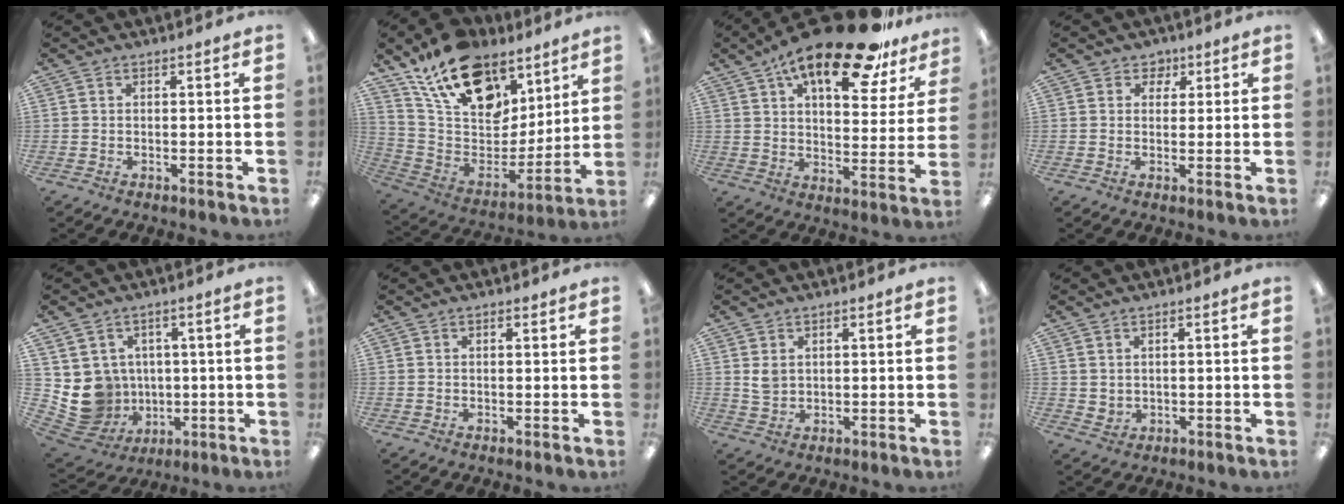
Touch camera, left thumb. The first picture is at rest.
{"total": 19.4, "force": [13.3, 10.8, 9.1], "torque": [-0.171, -0.078, 0.244]}
{"total": 21.0, "force": [14.2, 7.4, 13.5], "torque": [-0.212, -0.080, 0.236]}
{"total": 3.1, "force": [1.5, 2.6, 0.7], "torque": [-0.004, -0.001, 0.024]}
{"total": 9.0, "force": [0.5, 8.8, 1.7], "torque": [-0.071, -0.014, 0.023]}
{"total": 1.0, "force": [0.6, 0.5, 0.6], "torque": [-0.013, 0.002, 0.010]}
{"total": 3.0, "force": [1.3, 2.2, 1.6], "torque": [-0.027, -0.002, 0.024]}
{"total": 2.0, "force": [1.4, 1.4, 0.4], "torque": [-0.010, -0.003, 0.025]}